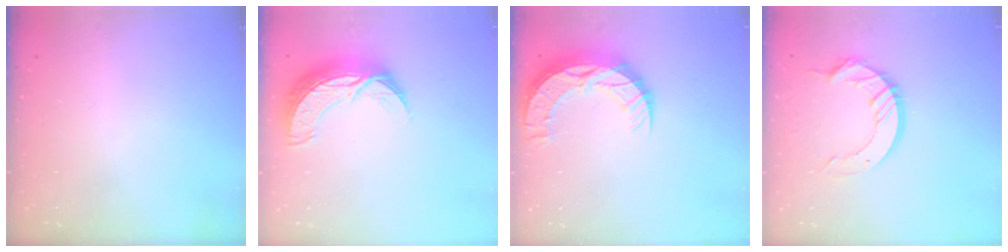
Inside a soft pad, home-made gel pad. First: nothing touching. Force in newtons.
{"total": 10.8, "press": 10.7, "slide": 1.0}
{"total": 13.3, "press": 13.3, "slide": 0.9}
{"total": 12.2, "press": 12.1, "slide": 1.1}